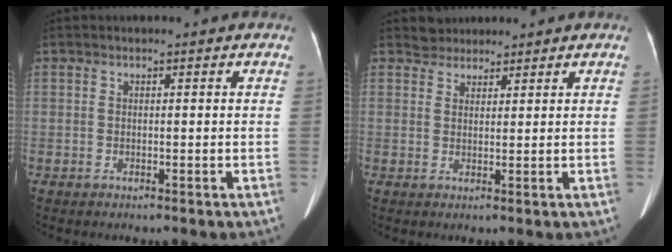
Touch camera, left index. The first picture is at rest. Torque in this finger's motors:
{"motor_torque": [0.07, -0.03, 0.03, -0.01]}